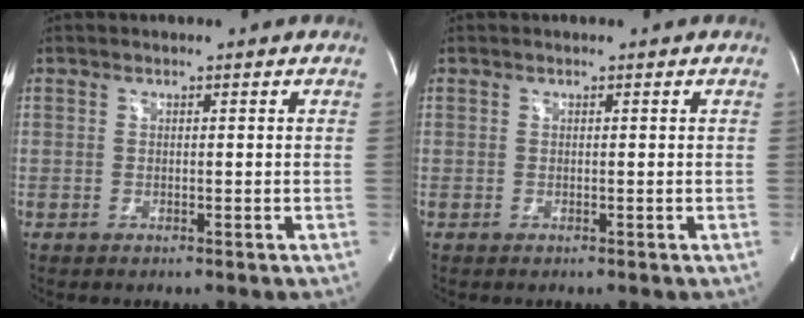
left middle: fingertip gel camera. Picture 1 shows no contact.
{"total": 0.0}